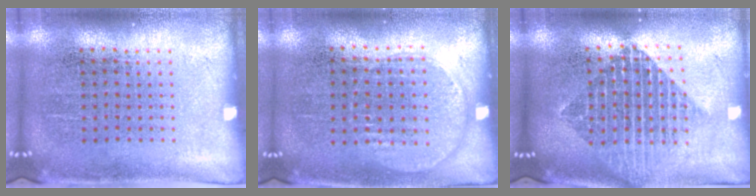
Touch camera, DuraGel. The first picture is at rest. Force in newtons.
{"total": 0.9, "press": 0.8, "slide": 0.4}
{"total": 2.0, "press": 1.6, "slide": 1.2}